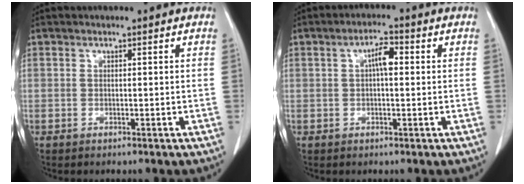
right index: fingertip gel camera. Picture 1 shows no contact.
{"total": 3.5, "force": [0.6, 1.1, 3.3], "torque": [-0.057, 0.012, 0.007]}